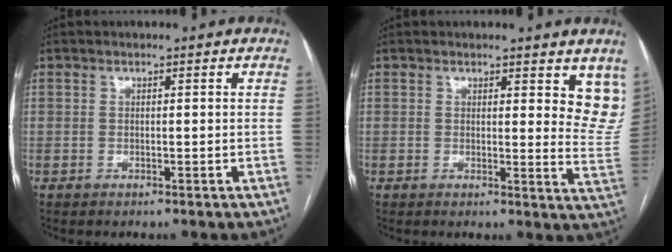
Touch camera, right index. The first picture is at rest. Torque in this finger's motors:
{"motor_torque": [0.05, 0.10, 0.02, 0.00]}